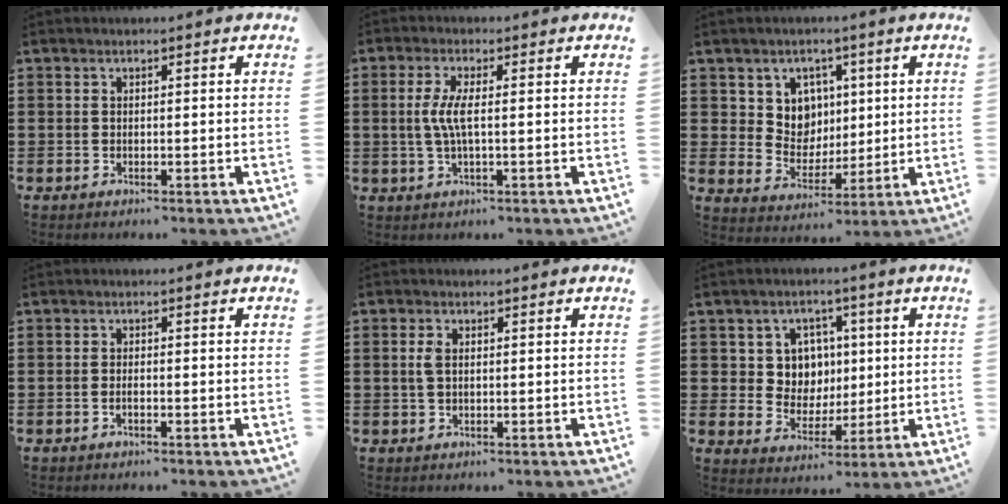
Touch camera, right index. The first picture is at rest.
{"total": 4.2, "force": [-0.1, 0.6, 4.1], "torque": [-0.098, -0.010, -0.011]}
{"total": 6.5, "force": [2.6, 5.8, 1.6], "torque": [-0.056, 0.005, 0.048]}
{"total": 0.8, "force": [-0.5, 0.2, 0.7], "torque": [-0.014, -0.005, -0.007]}
{"total": 2.1, "force": [0.3, 1.0, 1.8], "torque": [-0.041, 0.004, 0.004]}
{"total": 6.5, "force": [1.7, 6.0, 2.0], "torque": [-0.062, 0.014, 0.029]}